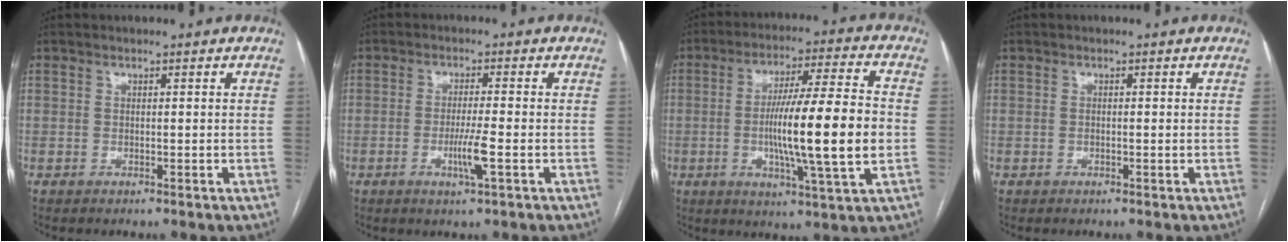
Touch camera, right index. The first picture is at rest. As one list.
[{"total": 4.5, "force": [-1.4, -0.3, 4.2], "torque": [-0.082, -0.010, -0.026]}, {"total": 16.4, "force": [-1.8, 0.2, 16.3], "torque": [-0.276, -0.005, -0.035]}, {"total": 0.7, "force": [0.0, 0.2, 0.7], "torque": [-0.016, 0.000, 0.001]}]